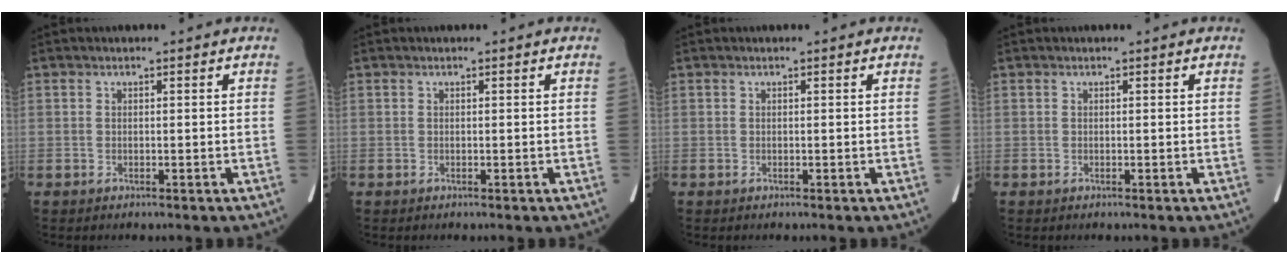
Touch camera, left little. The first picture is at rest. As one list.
[{"total": 0.0}, {"total": 0.0}, {"total": 0.0}]